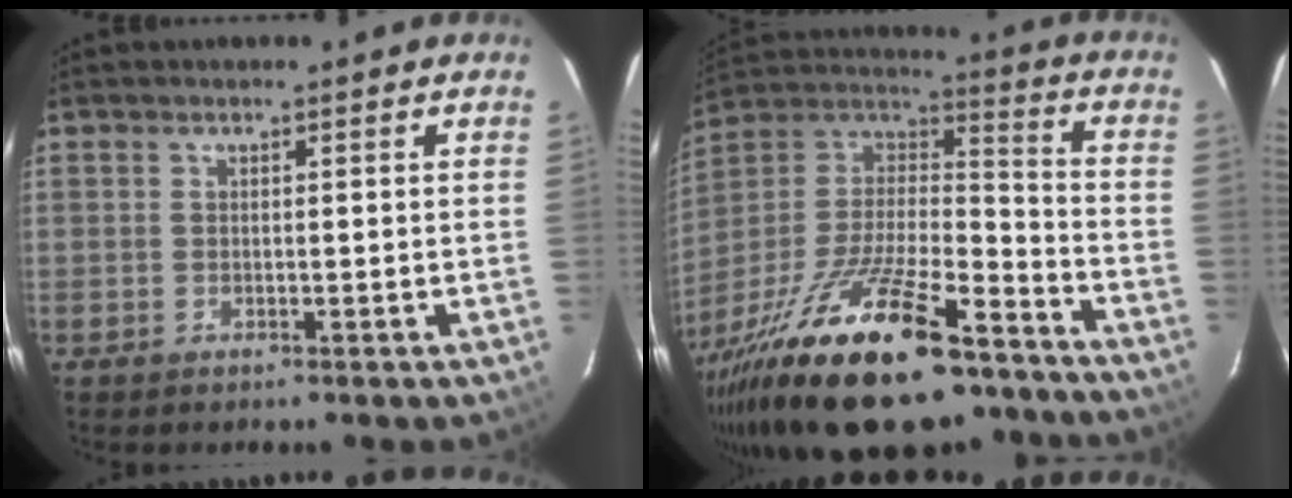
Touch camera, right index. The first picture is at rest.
{"total": 31.9, "force": [-21.9, 10.6, 20.7], "torque": [-0.397, -0.029, -0.345]}